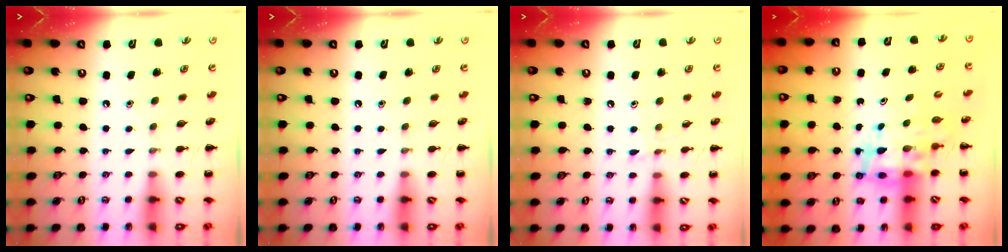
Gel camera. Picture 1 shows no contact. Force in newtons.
{"total": 0.0}
{"total": 4.7, "press": 4.4, "slide": 1.5}
{"total": 7.9, "press": 7.8, "slide": 1.7}